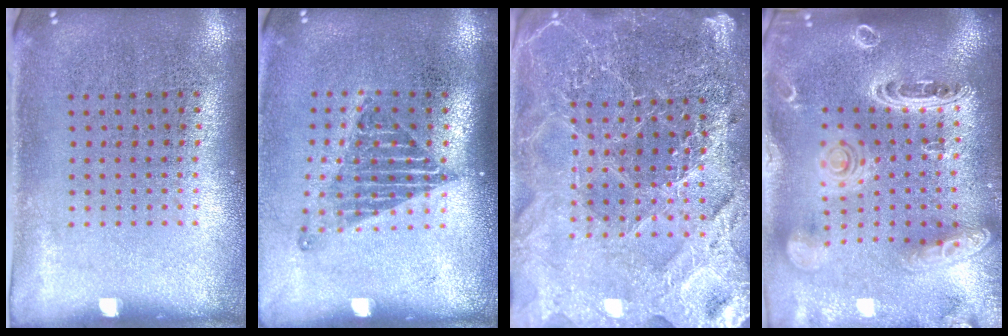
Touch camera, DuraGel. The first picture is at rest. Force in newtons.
{"total": 1.5, "press": 1.2, "slide": 0.9}
{"total": 4.9, "press": 4.4, "slide": 2.1}
{"total": 3.3, "press": 2.7, "slide": 1.9}